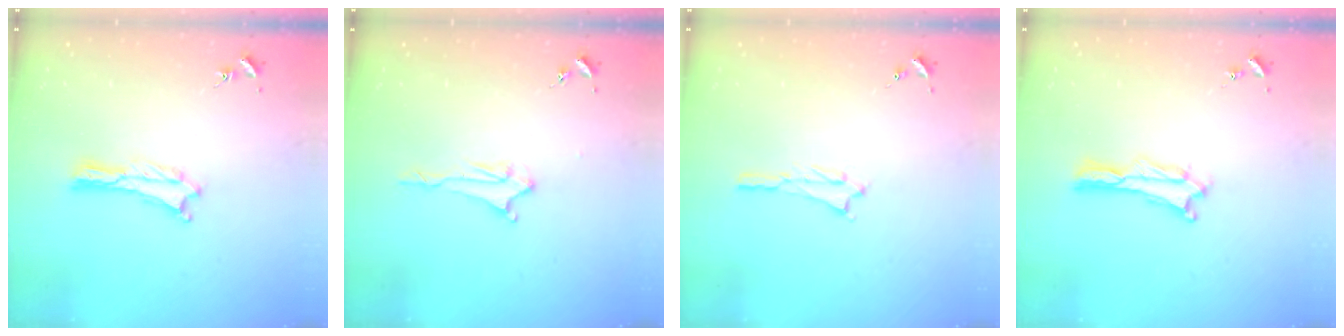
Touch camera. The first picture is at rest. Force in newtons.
{"total": 2.0, "press": 2.0, "slide": 0.4}
{"total": 0.8, "press": 0.8, "slide": 0.2}
{"total": 0.9, "press": 0.9, "slide": 0.2}